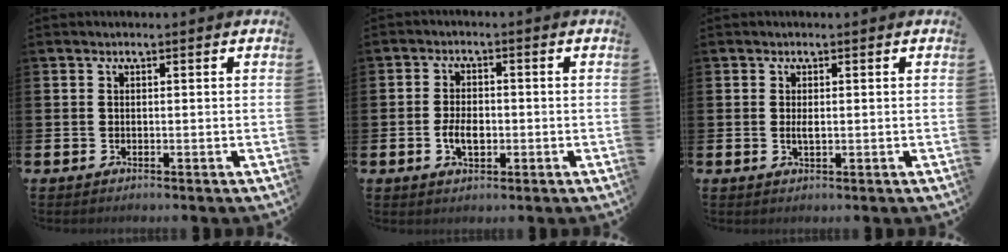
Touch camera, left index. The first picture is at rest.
{"total": 3.6, "force": [-0.7, 2.2, 2.8], "torque": [-0.040, -0.001, -0.016]}
{"total": 1.2, "force": [0.1, 0.5, 1.2], "torque": [-0.019, 0.001, -0.001]}